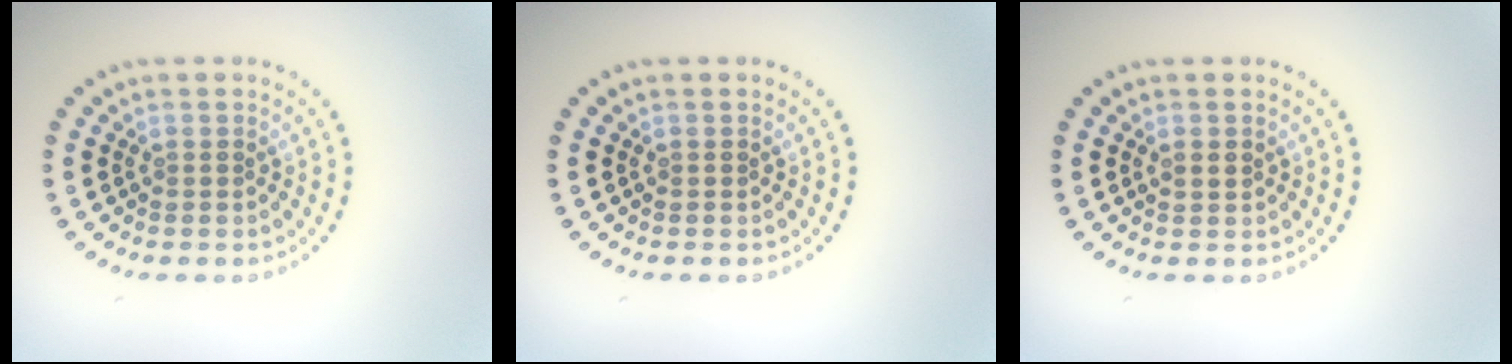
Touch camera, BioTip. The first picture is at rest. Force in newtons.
{"total": 0.0}
{"total": 1.4, "press": 1.4, "slide": 0.1}